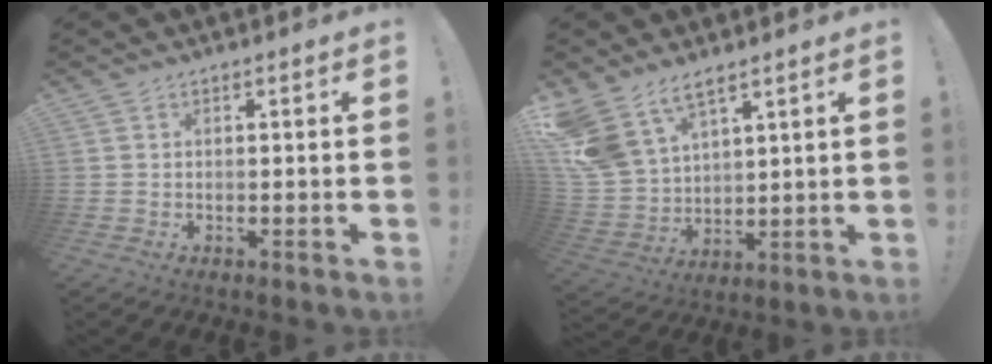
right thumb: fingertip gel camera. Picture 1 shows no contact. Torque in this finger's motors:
{"motor_torque": [0.22, 0.51, 0.49, 0.19, 0.32]}